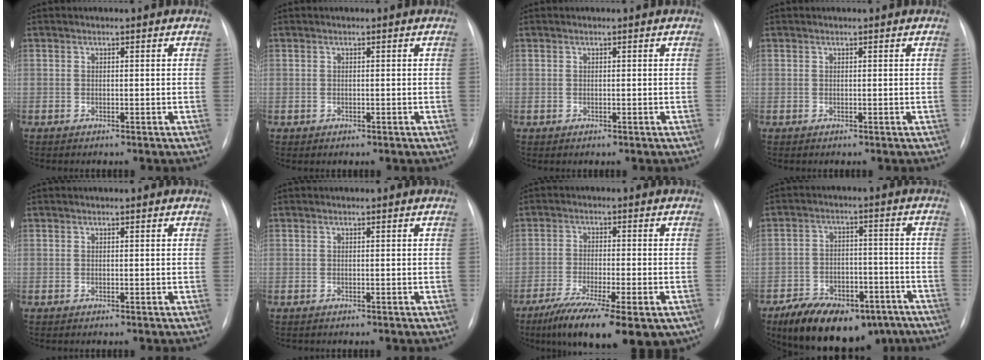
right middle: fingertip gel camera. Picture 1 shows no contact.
{"total": 0.0}
{"total": 0.0}
{"total": 0.0}
{"total": 0.0}
{"total": 0.0}
{"total": 16.2, "force": [-10.1, 4.2, 11.9], "torque": [-0.167, -0.029, -0.155]}
{"total": 16.9, "force": [-11.9, 8.4, 8.7], "torque": [-0.146, 0.015, -0.178]}